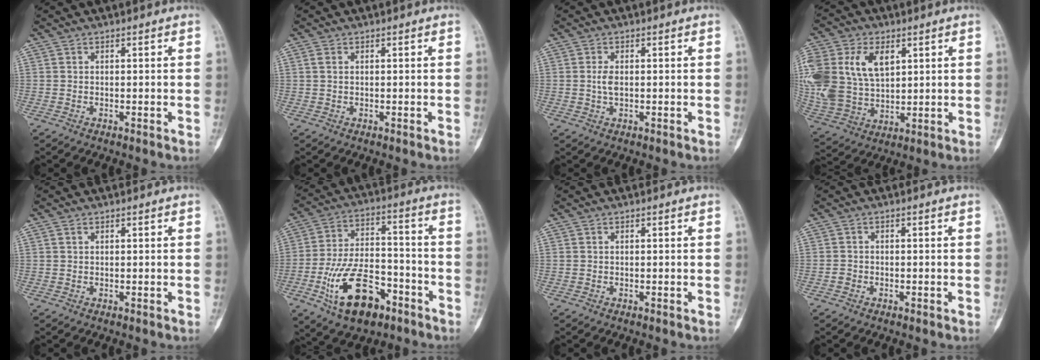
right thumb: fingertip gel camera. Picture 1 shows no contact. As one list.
[{"total": 1.3, "force": [0.5, 0.8, 1.0], "torque": [-0.026, 0.002, 0.013]}, {"total": 2.4, "force": [0.1, 1.3, 2.0], "torque": [-0.043, 0.000, 0.003]}, {"total": 21.2, "force": [6.2, 14.3, 14.4], "torque": [-0.331, 0.009, 0.129]}, {"total": 0.6, "force": [0.4, 0.4, 0.3], "torque": [-0.007, 0.002, 0.007]}, {"total": 17.0, "force": [-8.1, 9.0, 11.9], "torque": [-0.198, 0.052, -0.132]}, {"total": 0.0}, {"total": 1.0, "force": [-0.5, 0.8, 0.3], "torque": [-0.002, 0.003, -0.012]}]